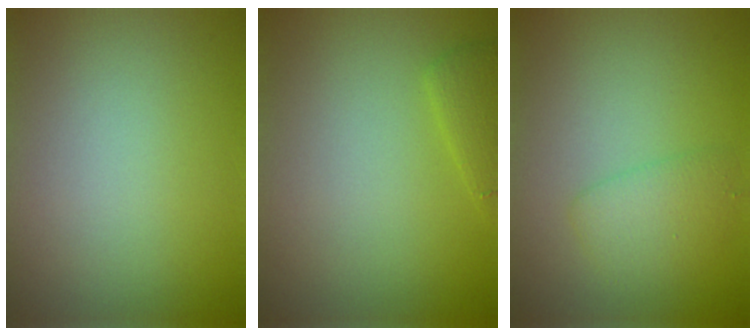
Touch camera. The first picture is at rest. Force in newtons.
{"total": 1.4, "press": 1.4, "slide": 0.1}
{"total": 2.2, "press": 2.2, "slide": 0.2}